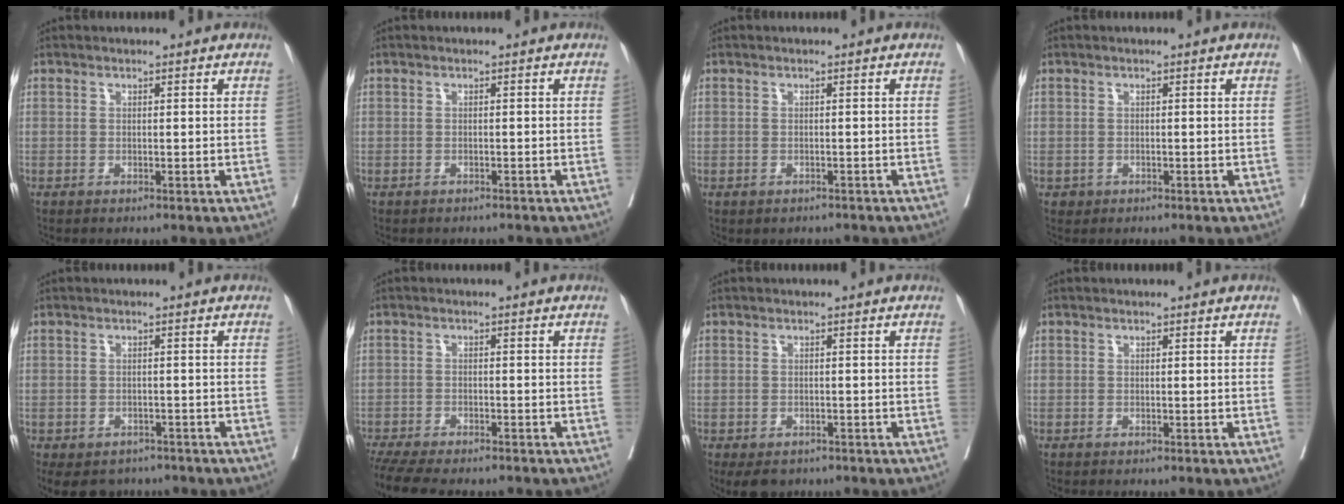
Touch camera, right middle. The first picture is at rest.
{"total": 2.1, "force": [-1.9, 1.0, 0.2], "torque": [-0.006, 0.000, -0.028]}
{"total": 1.8, "force": [-1.5, 1.0, 0.1], "torque": [0.000, 0.001, -0.022]}
{"total": 0.8, "force": [-0.3, 0.7, 0.1], "torque": [-0.002, 0.003, -0.002]}
{"total": 7.9, "force": [-6.1, 4.7, 1.9], "torque": [-0.035, -0.001, -0.078]}
{"total": 11.4, "force": [-9.8, 2.3, 5.2], "torque": [-0.088, -0.013, -0.146]}
{"total": 4.5, "force": [-3.3, 2.6, 1.7], "torque": [-0.017, -0.002, -0.046]}
{"total": 0.0}